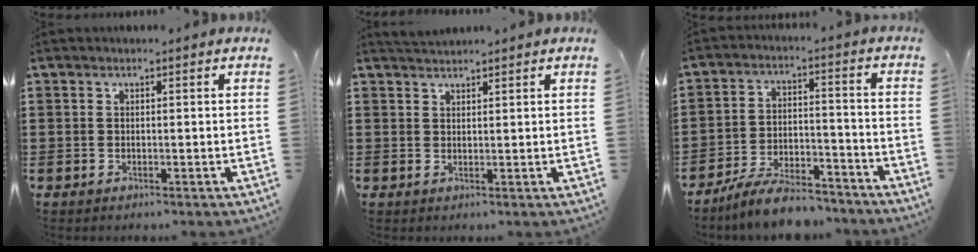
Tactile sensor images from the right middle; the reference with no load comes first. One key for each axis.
{"total": 1.7, "fx": 1.7, "fy": 0.2, "fz": 0.2, "tx": -0.009, "ty": 0.004, "tz": 0.033}
{"total": 7.8, "fx": -7.1, "fy": 1.4, "fz": 2.8, "tx": -0.047, "ty": 0.015, "tz": -0.133}